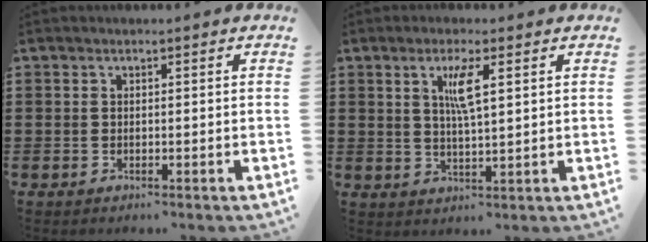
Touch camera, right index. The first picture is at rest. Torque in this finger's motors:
{"motor_torque": [0.13, -0.09, 0.26, 0.12]}